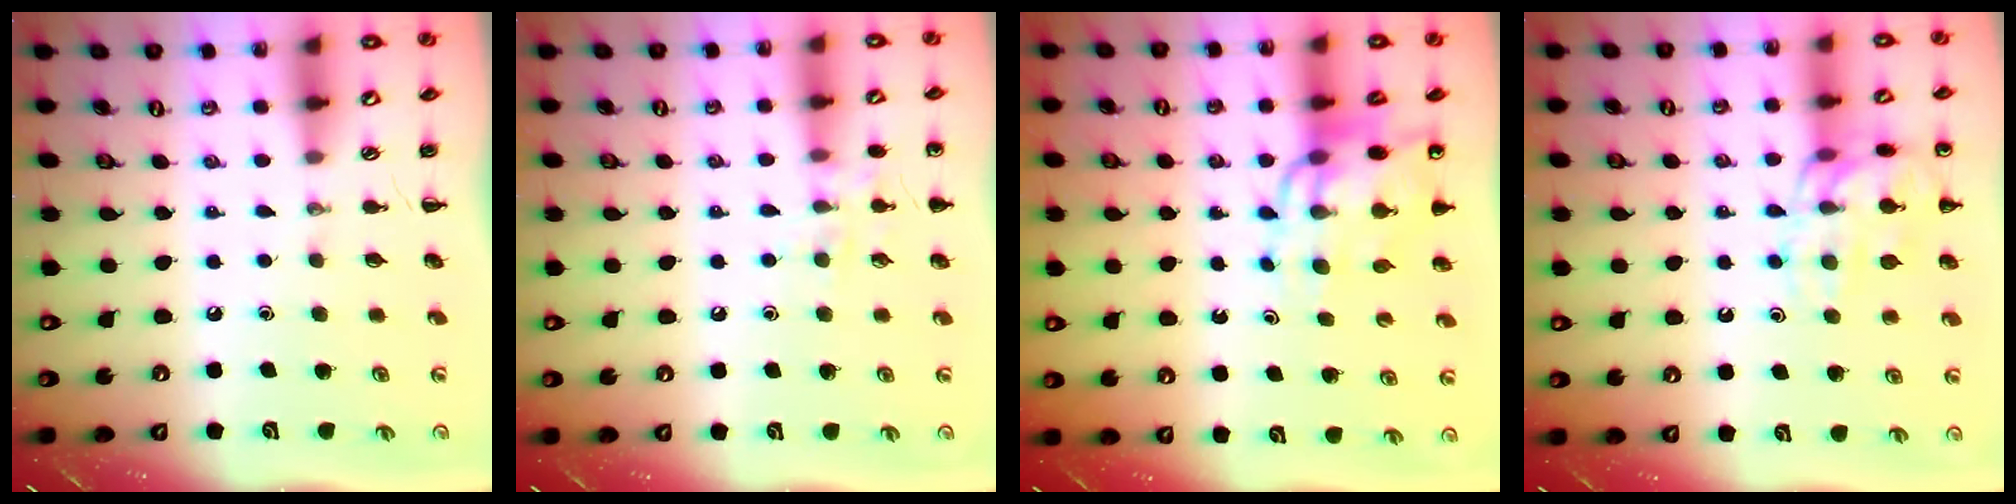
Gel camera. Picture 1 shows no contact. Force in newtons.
{"total": 8.2, "press": 8.1, "slide": 1.6}
{"total": 13.2, "press": 12.7, "slide": 3.7}
{"total": 13.9, "press": 13.8, "slide": 1.1}